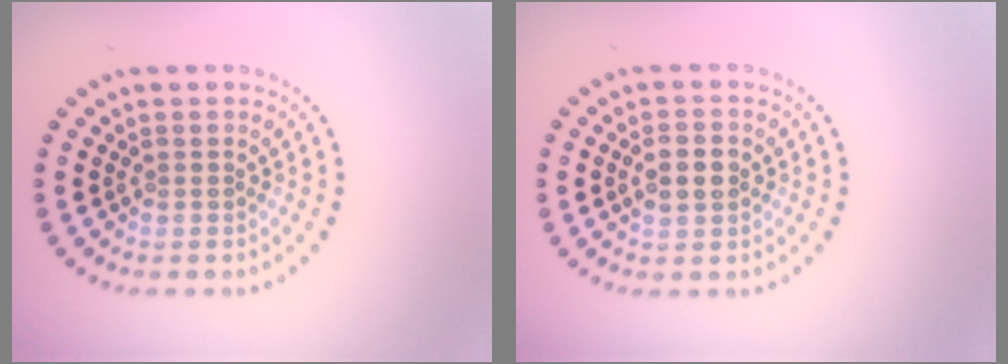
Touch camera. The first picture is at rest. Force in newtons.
{"total": 2.6, "press": 2.6, "slide": 0.1}